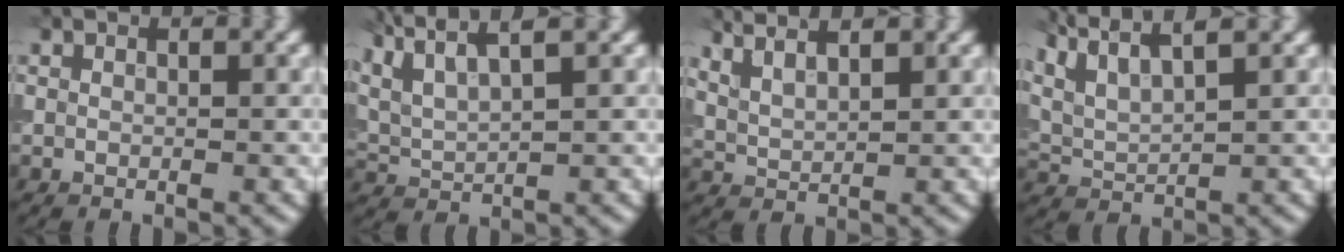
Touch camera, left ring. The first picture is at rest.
{"total": 7.8, "force": [5.7, 2.2, 4.9], "torque": [-0.102, 0.031, 0.076]}
{"total": 4.8, "force": [3.7, 1.6, 2.6], "torque": [-0.037, 0.027, 0.042]}
{"total": 8.5, "force": [6.4, 2.5, 5.1], "torque": [-0.111, 0.033, 0.088]}